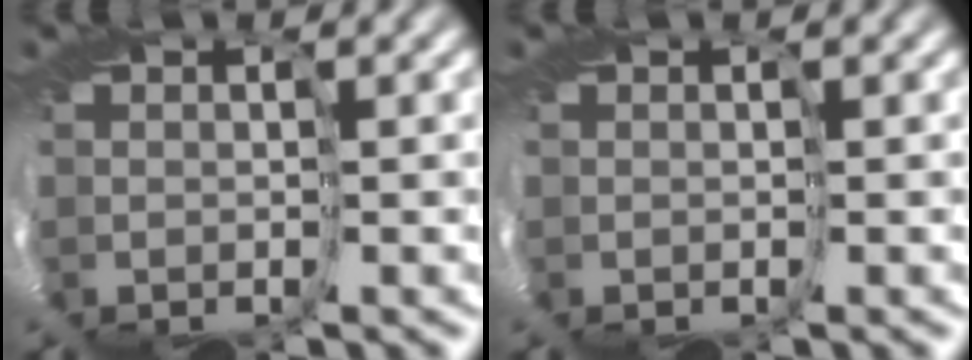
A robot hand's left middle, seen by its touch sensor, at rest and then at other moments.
{"total": 0.0}